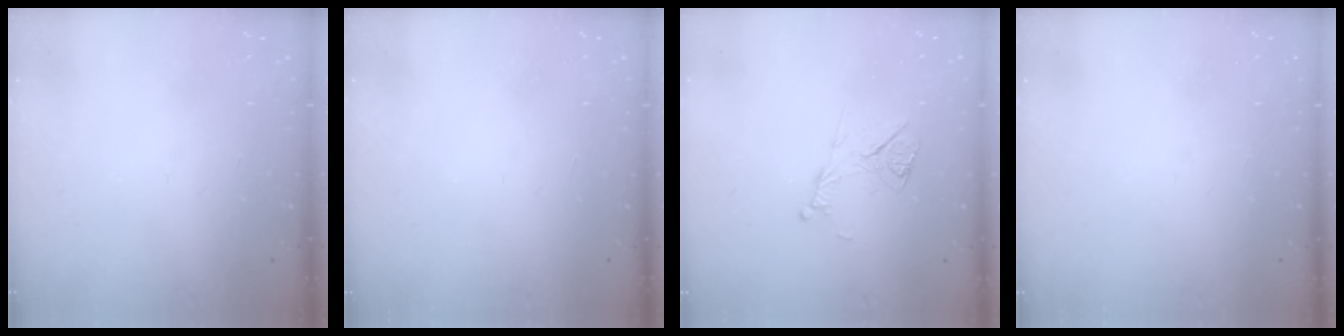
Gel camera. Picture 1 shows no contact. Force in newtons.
{"total": 1.6, "press": 1.6, "slide": 0.1}
{"total": 9.2, "press": 9.2, "slide": 0.2}
{"total": 1.5, "press": 1.5, "slide": 0.1}